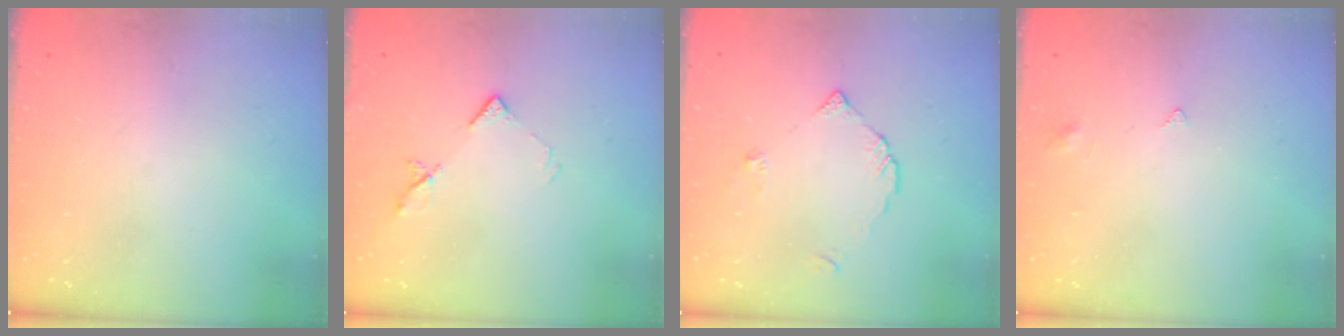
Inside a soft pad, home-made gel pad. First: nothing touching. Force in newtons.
{"total": 8.0, "press": 7.9, "slide": 0.8}
{"total": 3.3, "press": 3.2, "slide": 0.4}
{"total": 2.5, "press": 2.4, "slide": 0.4}